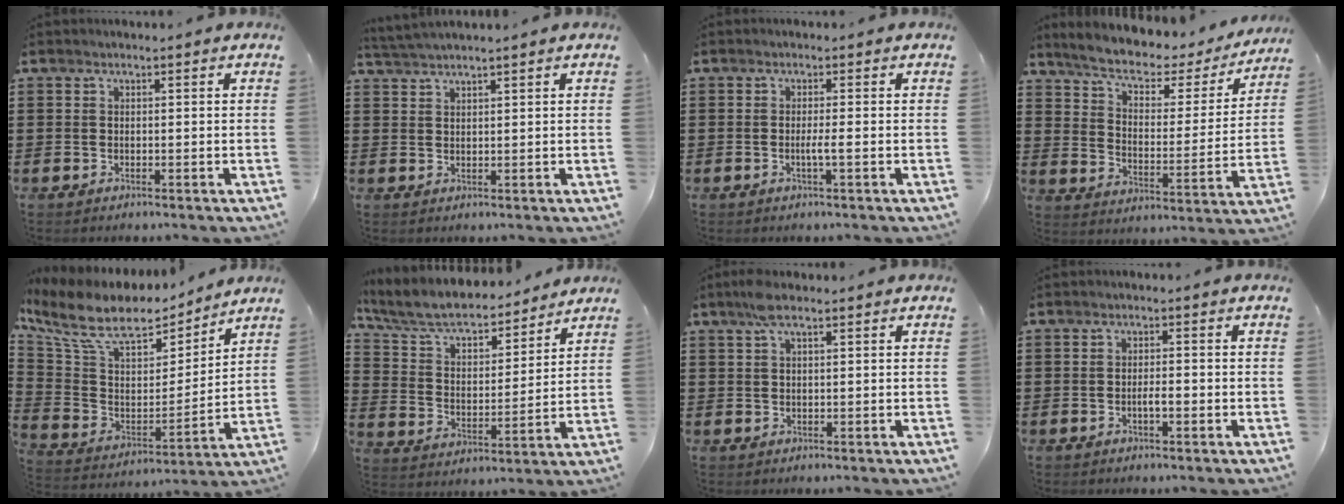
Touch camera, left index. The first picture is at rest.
{"total": 2.0, "force": [2.0, -0.4, 0.4], "torque": [-0.013, 0.000, 0.039]}
{"total": 2.0, "force": [-0.4, -0.1, 2.0], "torque": [-0.034, -0.002, -0.010]}
{"total": 5.6, "force": [4.1, 2.2, 3.1], "torque": [-0.072, -0.026, 0.064]}
{"total": 11.3, "force": [8.4, 4.4, 6.1], "torque": [-0.154, -0.045, 0.149]}
{"total": 7.1, "force": [6.4, 1.4, 2.7], "torque": [-0.081, -0.040, 0.107]}
{"total": 3.0, "force": [1.7, 0.7, 2.4], "torque": [-0.052, 0.006, 0.030]}
{"total": 2.0, "force": [-0.7, 0.5, 1.8], "torque": [-0.032, 0.003, -0.012]}